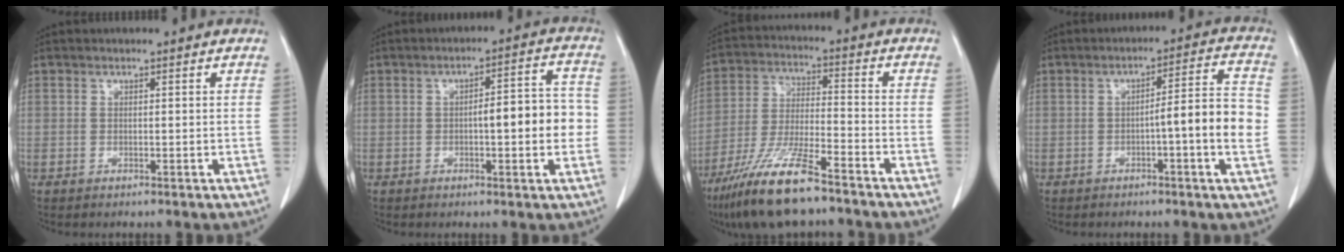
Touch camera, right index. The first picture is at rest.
{"total": 8.1, "force": [-1.0, 1.9, 7.8], "torque": [-0.103, 0.025, -0.013]}
{"total": 13.5, "force": [-9.8, 1.7, 9.1], "torque": [-0.184, -0.028, -0.180]}
{"total": 8.3, "force": [-1.7, -0.1, 8.1], "torque": [-0.111, 0.017, -0.027]}